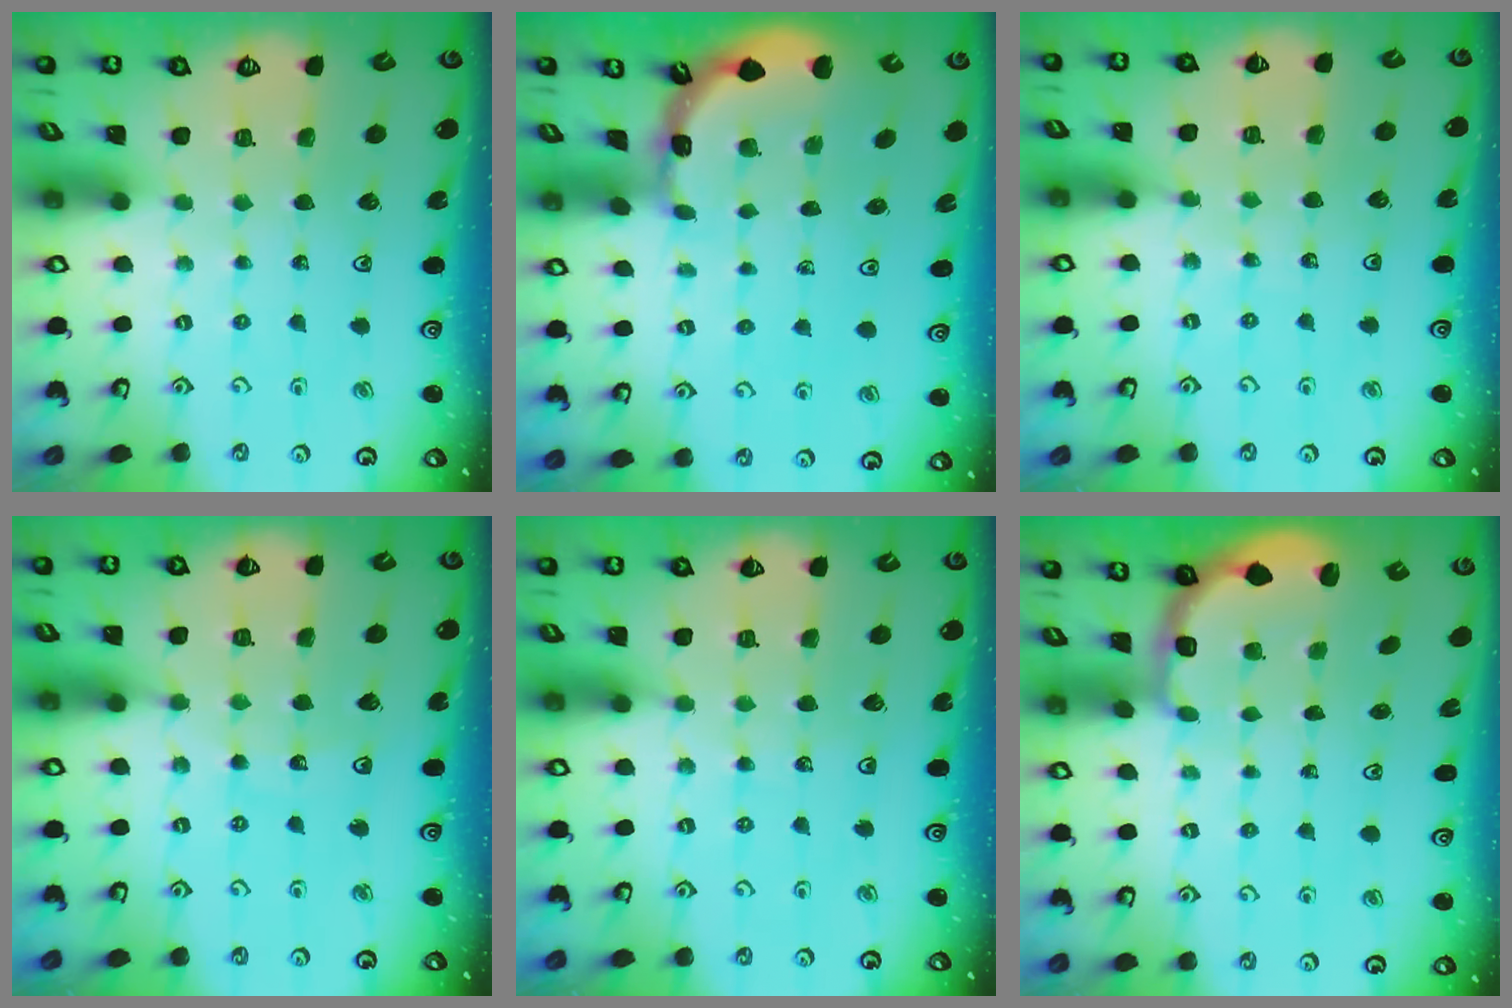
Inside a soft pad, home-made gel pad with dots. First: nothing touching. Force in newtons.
{"total": 1.8, "press": 1.8, "slide": 0.1}
{"total": 4.0, "press": 3.9, "slide": 0.9}
{"total": 8.2, "press": 7.7, "slide": 2.6}
{"total": 4.4, "press": 4.3, "slide": 0.4}
{"total": 2.3, "press": 2.1, "slide": 1.0}